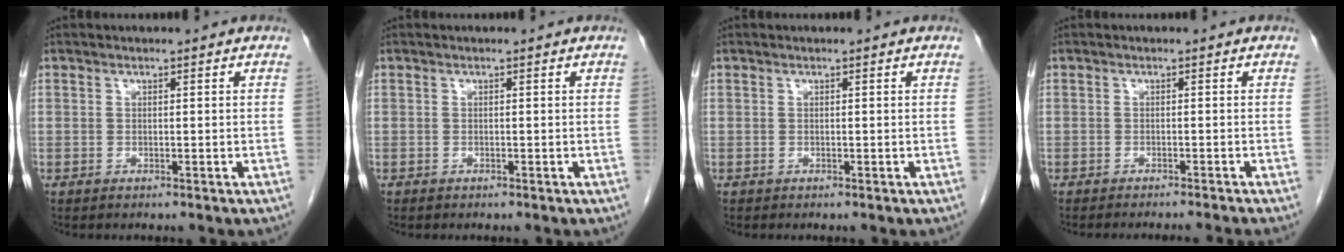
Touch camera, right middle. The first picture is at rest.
{"total": 0.0}
{"total": 0.0}
{"total": 6.2, "force": [-5.7, -1.0, 2.2], "torque": [-0.011, -0.014, -0.073]}